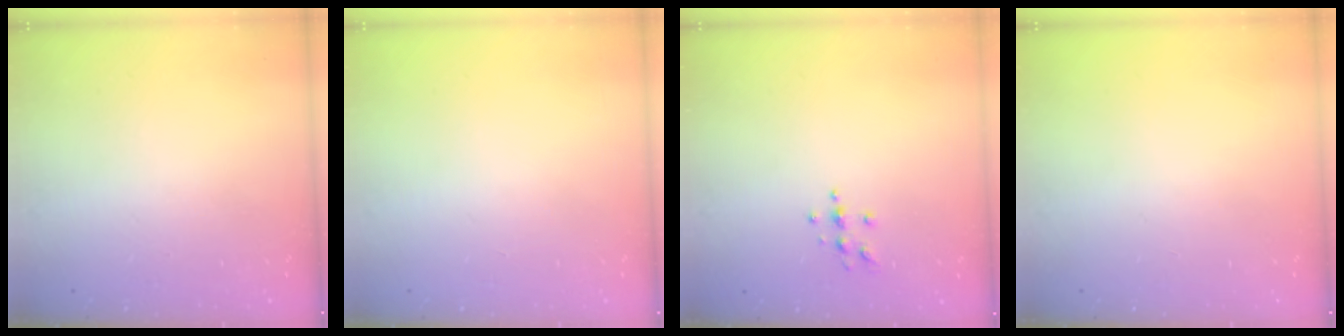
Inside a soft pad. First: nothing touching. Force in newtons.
{"total": 0.0}
{"total": 5.4, "press": 5.4, "slide": 0.7}
{"total": 0.0}